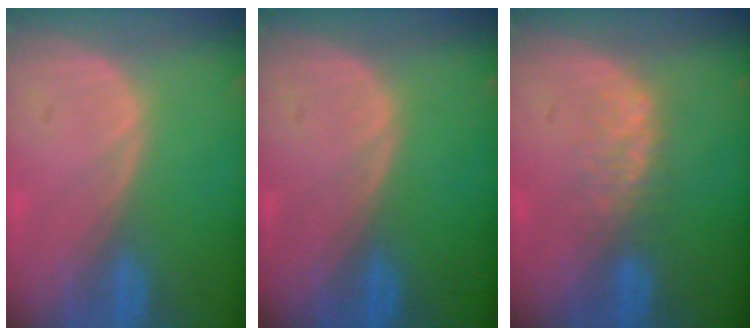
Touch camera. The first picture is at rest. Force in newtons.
{"total": 0.0}
{"total": 3.2, "press": 3.2, "slide": 0.5}